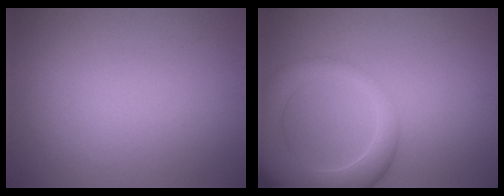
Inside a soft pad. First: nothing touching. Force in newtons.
{"total": 7.4, "press": 7.4, "slide": 0.7}